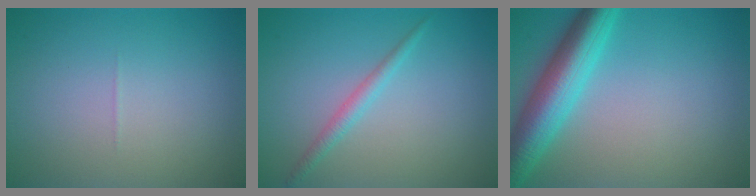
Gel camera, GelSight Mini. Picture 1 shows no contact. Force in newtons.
{"total": 1.5, "press": 1.5, "slide": 0.0}
{"total": 6.8, "press": 6.8, "slide": 0.3}